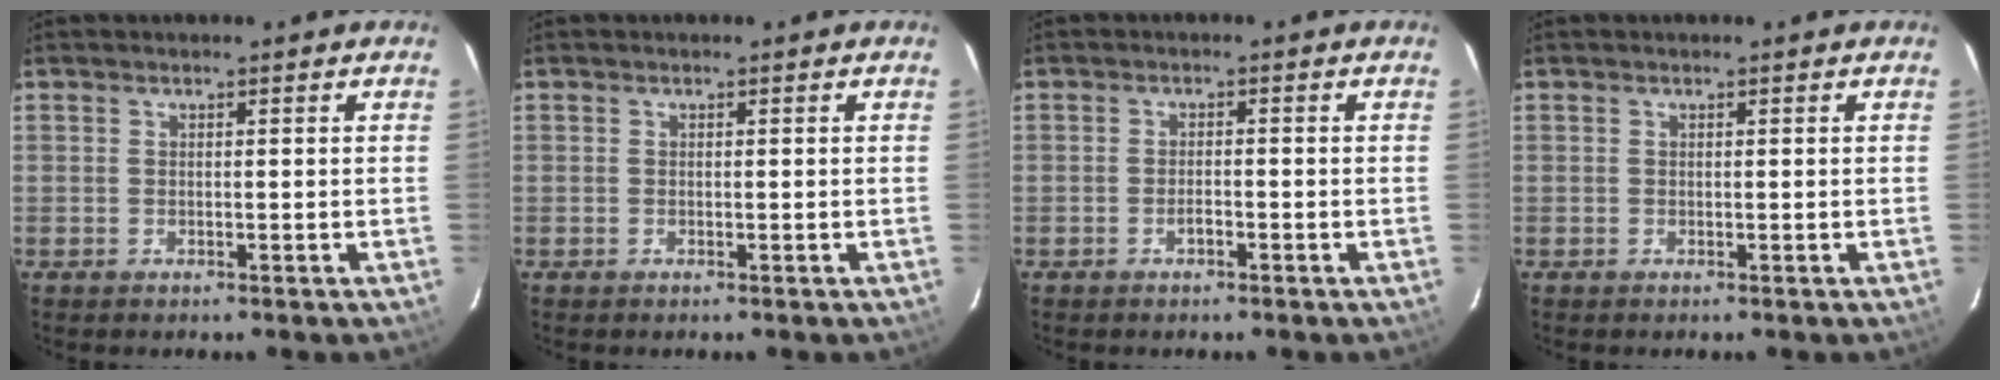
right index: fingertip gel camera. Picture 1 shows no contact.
{"total": 0.0}
{"total": 1.5, "force": [-1.0, 0.5, 1.1], "torque": [-0.022, 0.004, -0.018]}
{"total": 0.0}